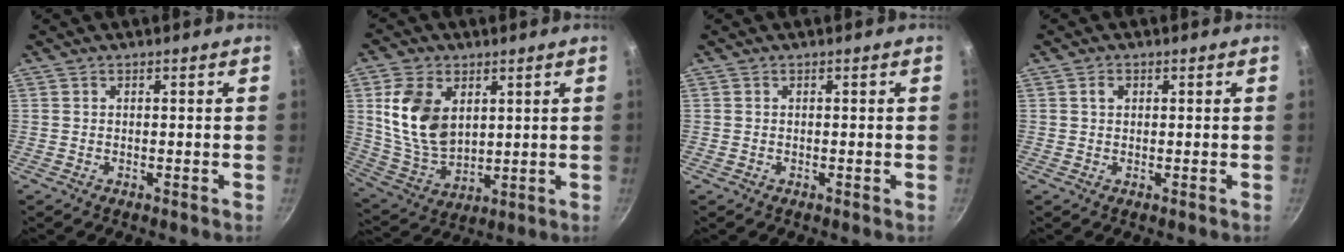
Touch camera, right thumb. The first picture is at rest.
{"total": 13.8, "force": [3.7, 9.1, 9.7], "torque": [-0.165, -0.025, 0.083]}
{"total": 0.0}
{"total": 1.5, "force": [0.5, 1.1, 0.9], "torque": [-0.011, 0.004, 0.006]}